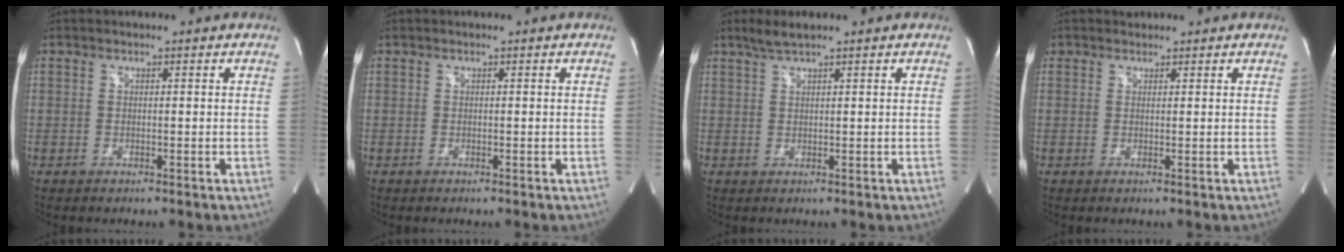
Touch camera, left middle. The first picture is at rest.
{"total": 0.0}
{"total": 2.7, "force": [2.1, 0.0, 1.6], "torque": [-0.043, 0.006, 0.045]}
{"total": 1.1, "force": [0.9, 0.7, -0.1], "torque": [0.002, 0.007, 0.013]}